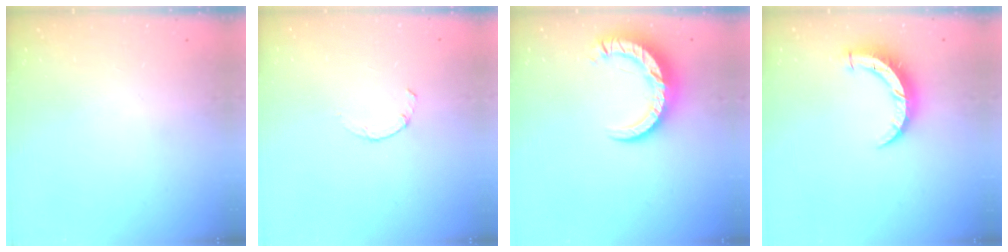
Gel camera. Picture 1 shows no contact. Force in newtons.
{"total": 1.5, "press": 1.4, "slide": 0.3}
{"total": 10.7, "press": 10.6, "slide": 1.1}
{"total": 8.2, "press": 8.2, "slide": 0.6}